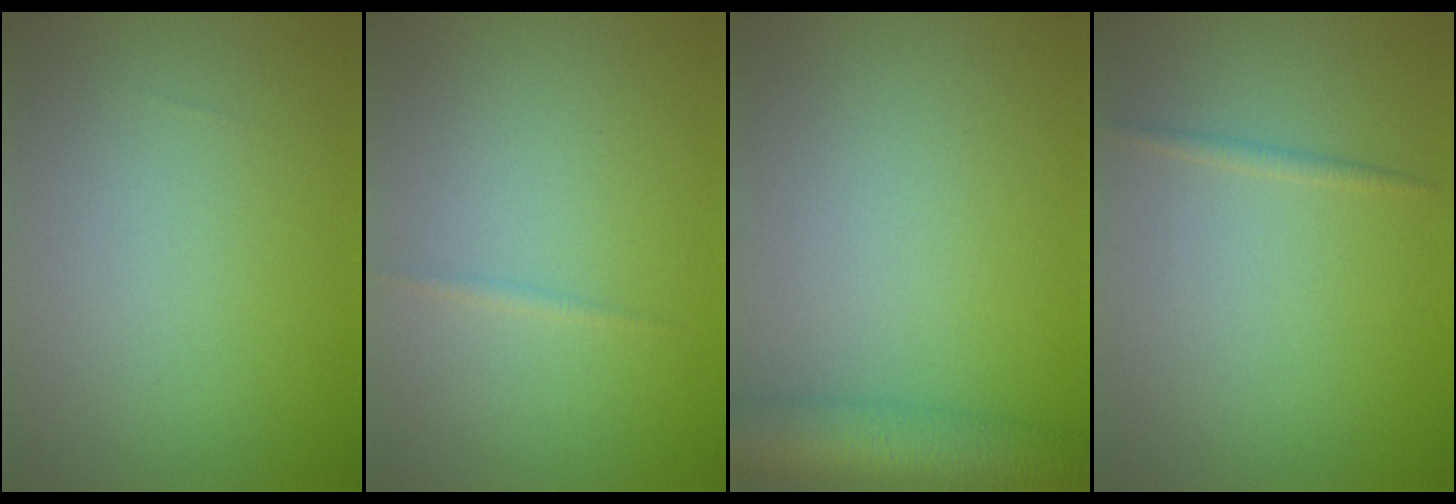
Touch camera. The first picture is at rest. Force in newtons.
{"total": 0.6, "press": 0.6, "slide": 0.0}
{"total": 7.2, "press": 7.2, "slide": 0.4}
{"total": 0.8, "press": 0.8, "slide": 0.0}